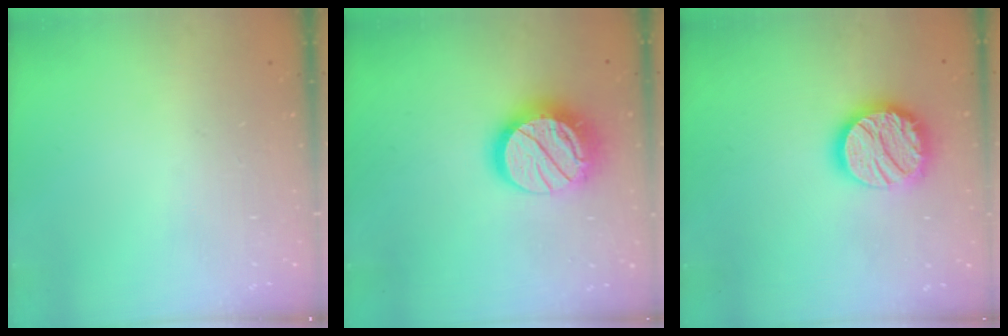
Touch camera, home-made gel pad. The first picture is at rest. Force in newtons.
{"total": 17.5, "press": 17.5, "slide": 1.3}
{"total": 18.1, "press": 18.1, "slide": 1.3}